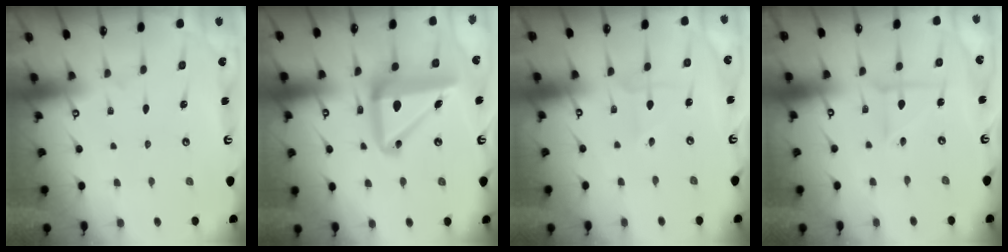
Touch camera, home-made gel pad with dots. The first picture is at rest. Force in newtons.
{"total": 15.6, "press": 15.4, "slide": 2.3}
{"total": 4.1, "press": 4.1, "slide": 0.1}
{"total": 4.2, "press": 4.1, "slide": 0.5}